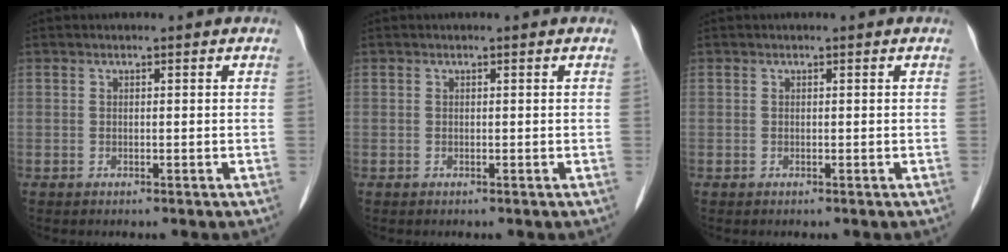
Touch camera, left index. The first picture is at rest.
{"total": 0.0}
{"total": 0.0}